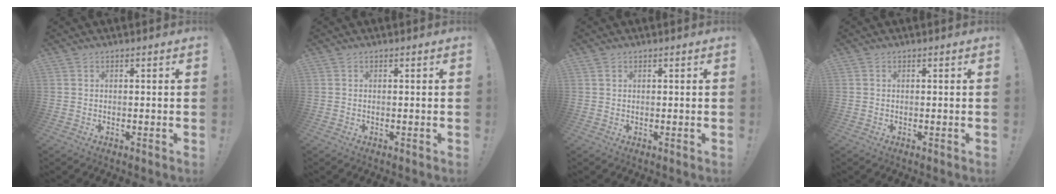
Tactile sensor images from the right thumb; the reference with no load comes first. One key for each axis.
{"total": 0.0}
{"total": 0.9, "fx": 0.5, "fy": 0.7, "fz": 0.3, "tx": 0.001, "ty": 0.000, "tz": 0.008}
{"total": 0.0}